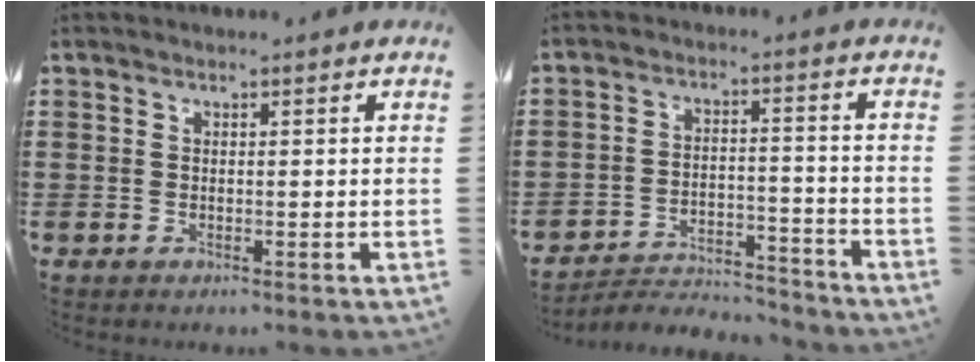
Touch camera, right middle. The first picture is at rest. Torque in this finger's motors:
{"motor_torque": [-0.45, -1.00, -0.60, -0.08]}